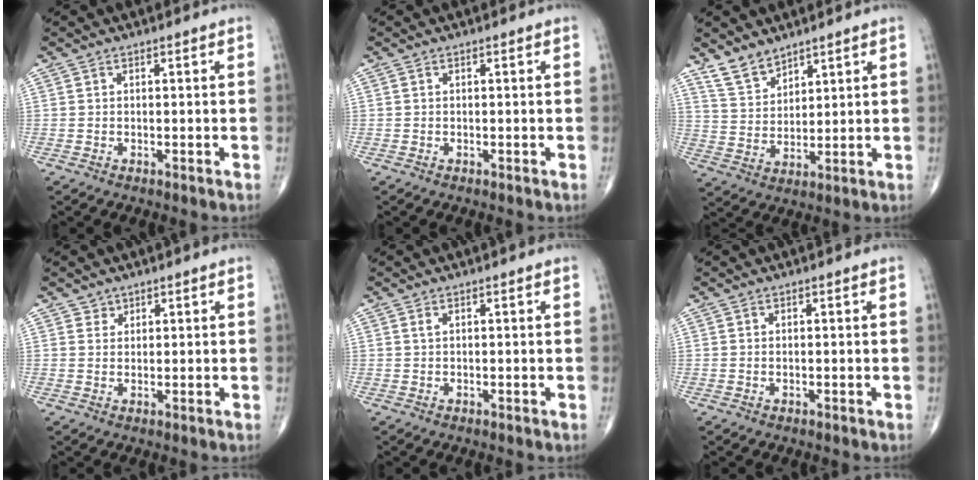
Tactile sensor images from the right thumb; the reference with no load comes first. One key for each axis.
{"total": 0.0}
{"total": 6.3, "fx": 5.2, "fy": 3.0, "fz": 2.0, "tx": -0.024, "ty": -0.033, "tz": 0.112}
{"total": 1.6, "fx": 1.1, "fy": 1.1, "fz": -0.1, "tx": 0.019, "ty": -0.007, "tz": 0.013}
{"total": 0.6, "fx": 0.3, "fy": 0.2, "fz": 0.4, "tx": -0.009, "ty": 0.005, "tz": 0.008}
{"total": 0.0}